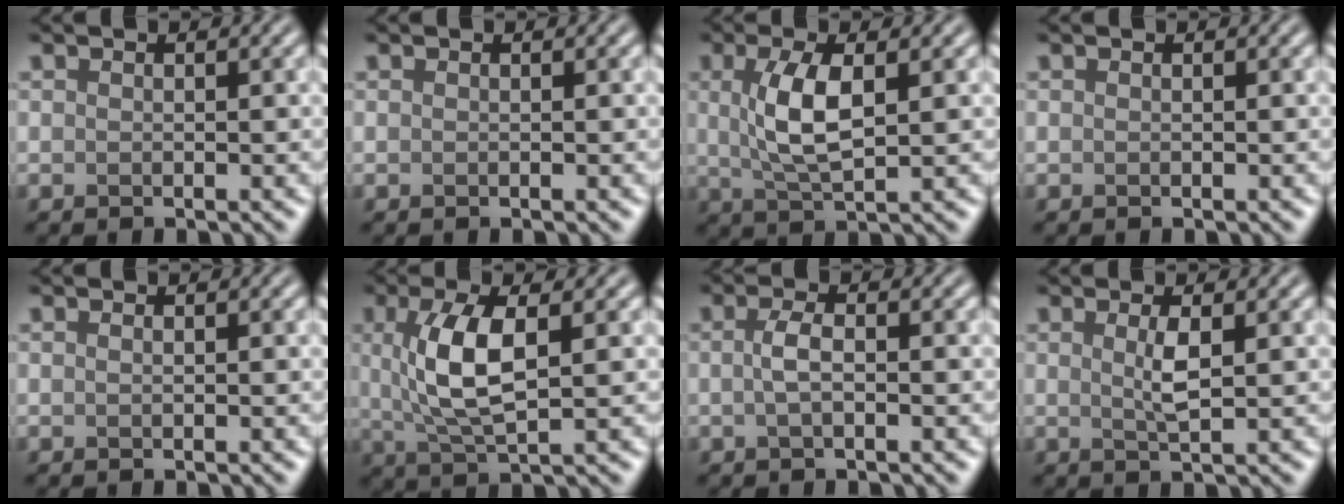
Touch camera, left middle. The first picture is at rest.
{"total": 0.0}
{"total": 4.7, "force": [0.8, 1.6, 4.3], "torque": [-0.095, 0.002, 0.017]}
{"total": 0.0}
{"total": 0.0}
{"total": 5.9, "force": [1.0, 2.1, 5.4], "torque": [-0.117, 0.000, 0.023]}
{"total": 1.8, "force": [-0.1, 0.6, 1.7], "torque": [-0.035, 0.003, -0.005]}
{"total": 2.1, "force": [0.5, 0.4, 2.0], "torque": [-0.040, -0.002, 0.010]}